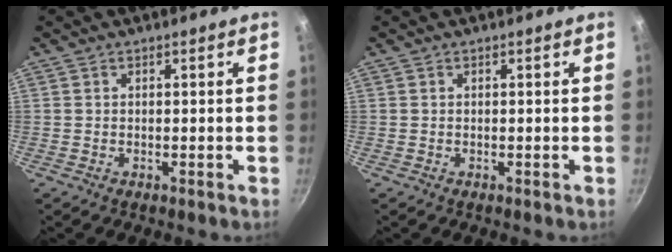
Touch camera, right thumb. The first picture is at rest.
{"total": 0.0}